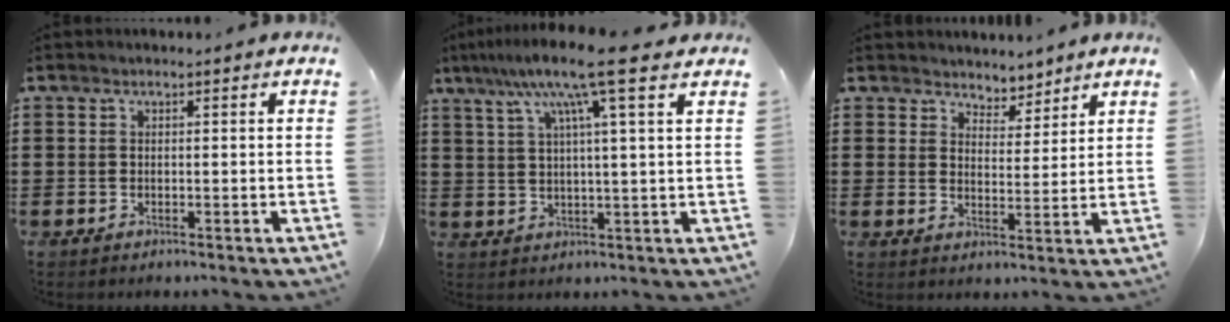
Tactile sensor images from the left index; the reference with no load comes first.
{"total": 9.8, "force": [5.9, 0.1, 7.8], "torque": [-0.160, -0.007, 0.096]}
{"total": 3.8, "force": [3.6, 1.3, -0.4], "torque": [-0.011, -0.008, 0.066]}